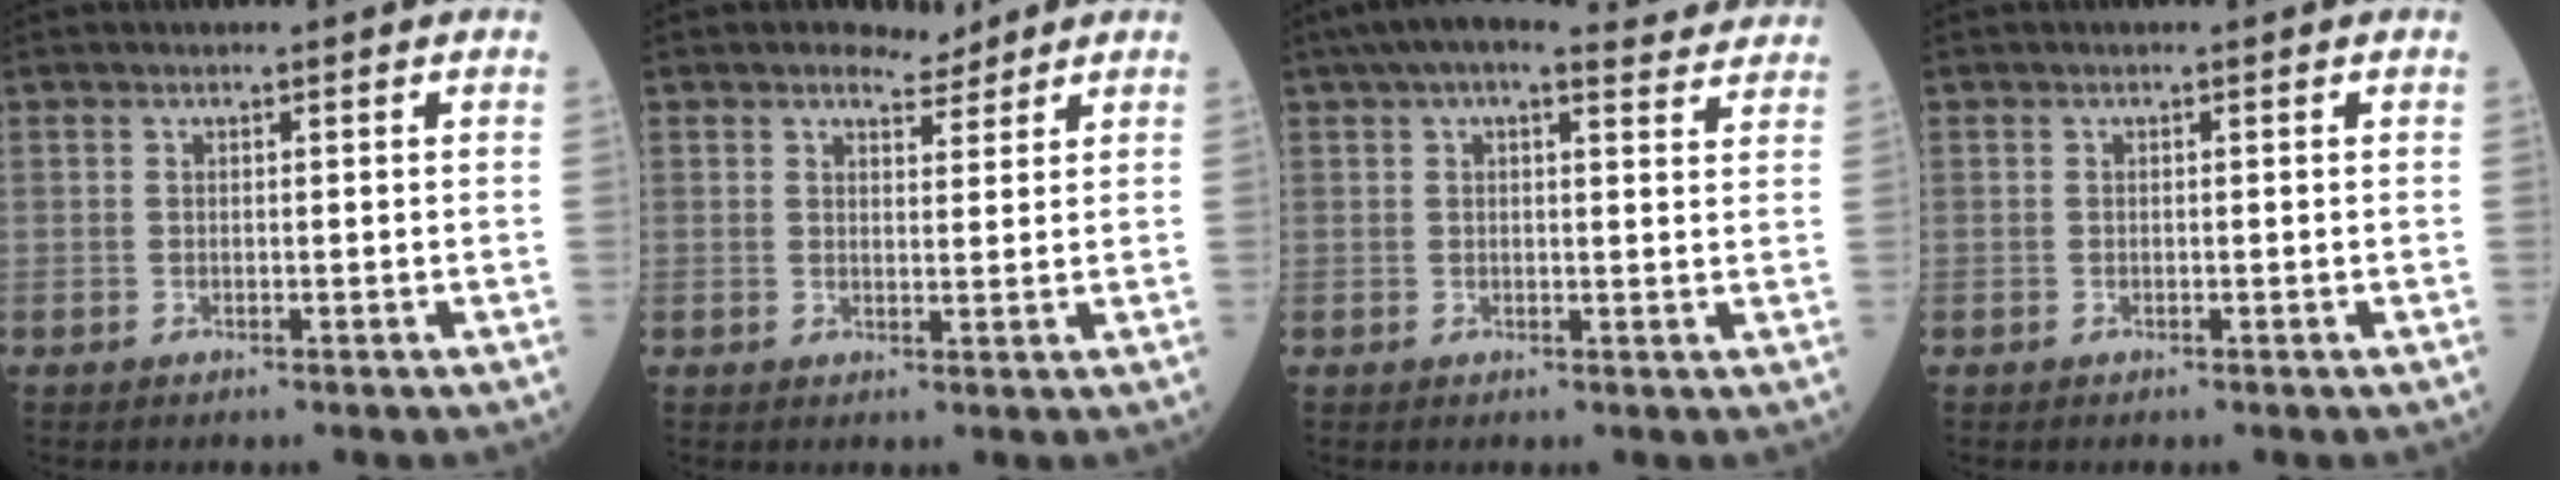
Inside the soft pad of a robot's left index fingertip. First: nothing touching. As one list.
[{"total": 3.0, "force": [2.7, 1.1, 0.5], "torque": [-0.006, -0.001, 0.042]}, {"total": 12.6, "force": [11.1, 2.4, 5.5], "torque": [-0.079, 0.040, 0.134]}, {"total": 0.0}]